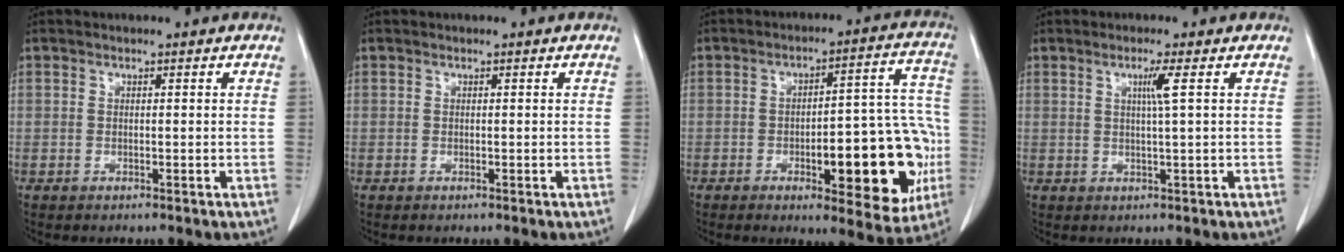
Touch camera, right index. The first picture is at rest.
{"total": 0.0}
{"total": 18.6, "force": [-4.7, 5.9, 17.0], "torque": [-0.161, 0.038, -0.044]}
{"total": 2.7, "force": [0.8, -0.8, 2.5], "torque": [-0.048, -0.003, 0.016]}